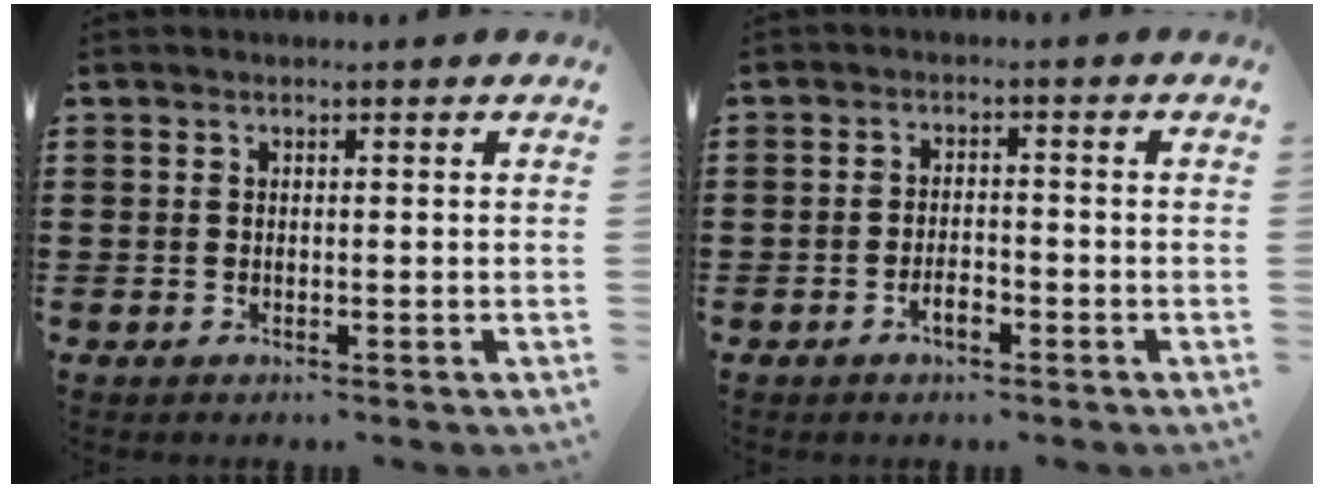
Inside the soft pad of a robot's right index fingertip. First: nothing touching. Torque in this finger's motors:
{"motor_torque": [1.06, 1.08, 0.29, 0.05]}